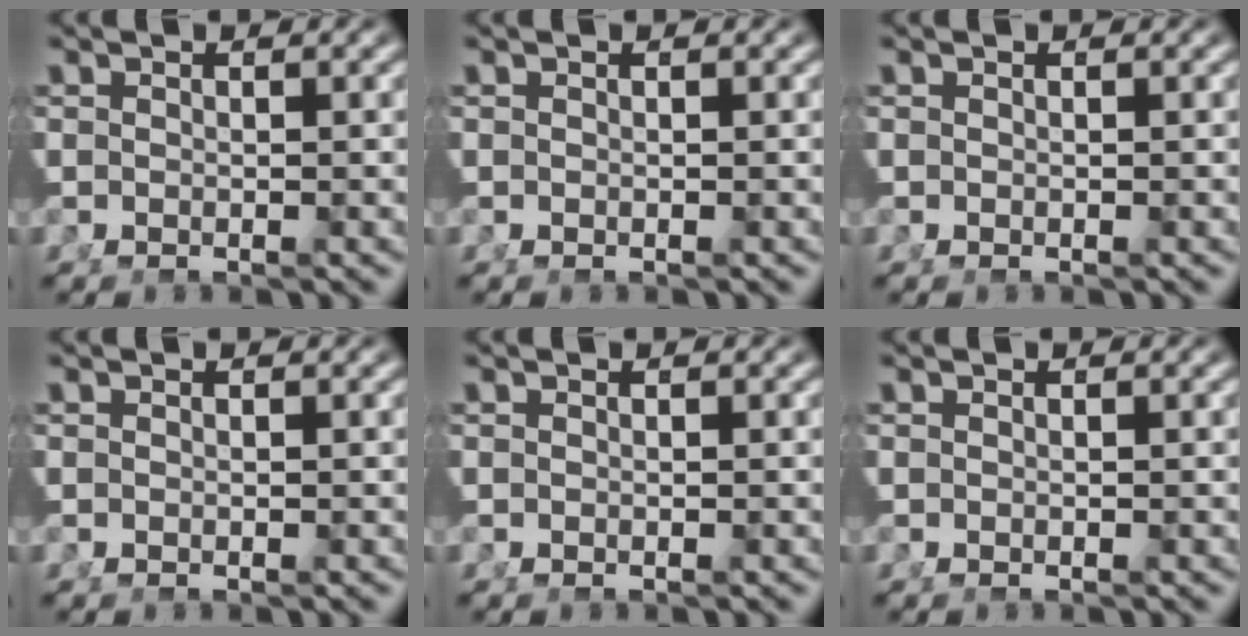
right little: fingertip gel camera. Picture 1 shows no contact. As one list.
[{"total": 0.0}, {"total": 0.0}, {"total": 0.0}, {"total": 0.0}, {"total": 0.0}]